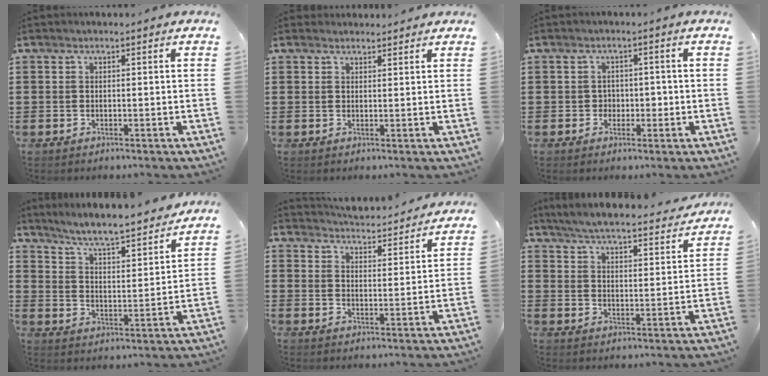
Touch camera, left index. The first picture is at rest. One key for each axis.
{"total": 1.6, "fx": 1.5, "fy": 0.5, "fz": 0.1, "tx": -0.005, "ty": 0.003, "tz": 0.031}
{"total": 2.0, "fx": -0.2, "fy": 1.8, "fz": 0.8, "tx": -0.022, "ty": 0.007, "tz": -0.009}
{"total": 6.2, "fx": 5.8, "fy": -0.3, "fz": 2.2, "tx": -0.068, "ty": -0.044, "tz": 0.094}
{"total": 3.9, "fx": 3.9, "fy": -0.4, "fz": 0.0, "tx": -0.021, "ty": -0.036, "tz": 0.064}
{"total": 5.6, "fx": 5.4, "fy": -0.2, "fz": 1.4, "tx": -0.053, "ty": -0.039, "tz": 0.092}